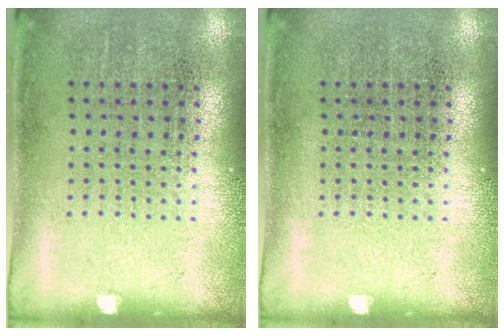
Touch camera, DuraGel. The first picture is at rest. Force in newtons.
{"total": 0.0}